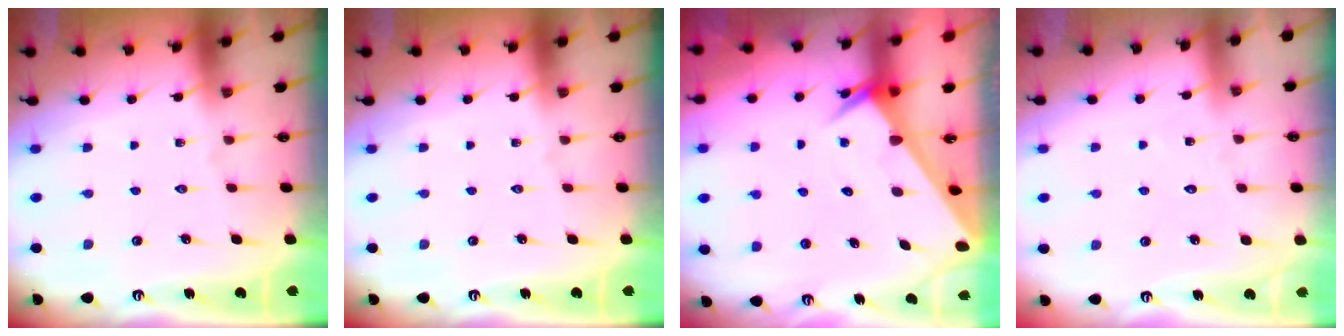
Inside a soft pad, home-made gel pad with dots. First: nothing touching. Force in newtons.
{"total": 0.0}
{"total": 2.9, "press": 2.9, "slide": 0.1}
{"total": 4.1, "press": 4.0, "slide": 0.4}